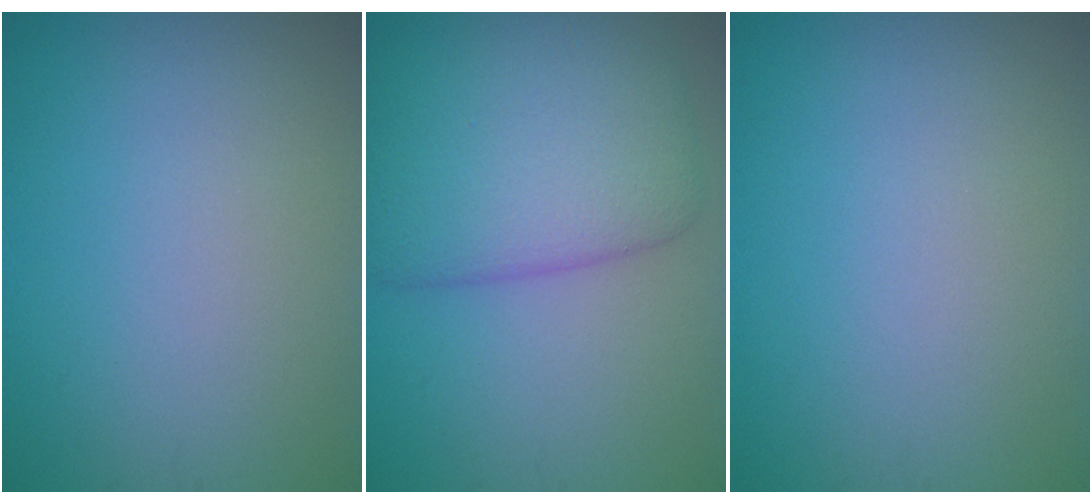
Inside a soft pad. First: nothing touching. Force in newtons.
{"total": 7.7, "press": 7.7, "slide": 0.2}
{"total": 0.0}